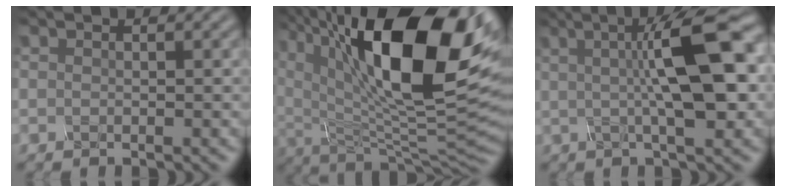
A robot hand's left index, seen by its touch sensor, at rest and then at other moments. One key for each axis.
{"total": 18.3, "fx": 7.8, "fy": 7.4, "fz": 14.8, "tx": -0.248, "ty": 0.014, "tz": 0.130}
{"total": 10.0, "fx": 1.8, "fy": 2.2, "fz": 9.6, "tx": -0.129, "ty": 0.016, "tz": 0.023}